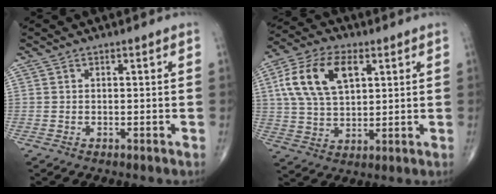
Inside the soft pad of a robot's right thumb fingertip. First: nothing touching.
{"total": 14.7, "force": [4.7, 8.4, 11.2], "torque": [-0.209, 0.005, 0.087]}